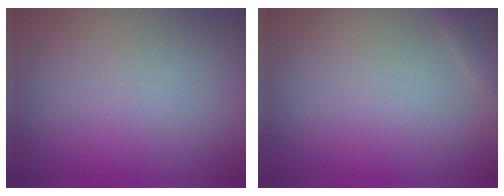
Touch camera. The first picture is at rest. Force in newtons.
{"total": 1.3, "press": 1.3, "slide": 0.0}